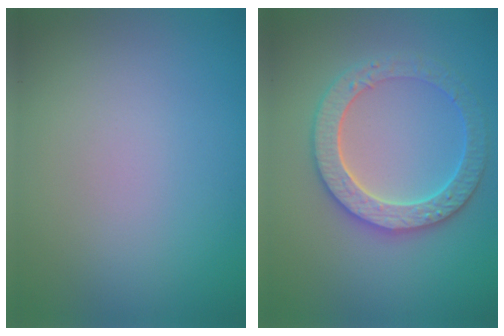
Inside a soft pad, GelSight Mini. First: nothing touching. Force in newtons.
{"total": 4.1, "press": 4.0, "slide": 1.0}